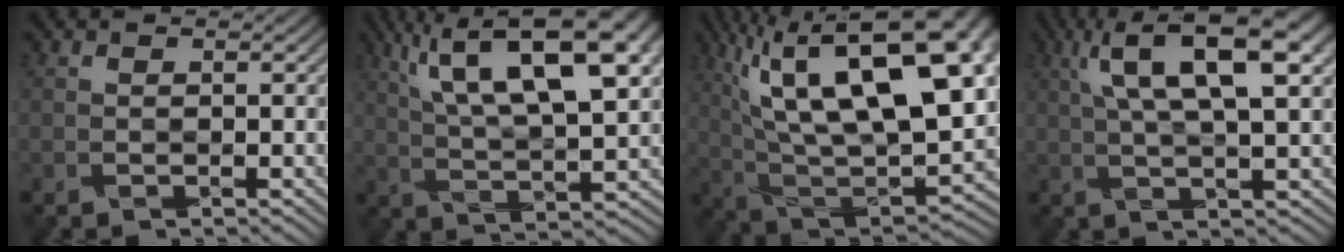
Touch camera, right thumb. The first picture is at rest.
{"total": 16.4, "force": [8.1, 5.2, 13.3], "torque": [-0.232, 0.021, 0.140]}
{"total": 21.6, "force": [8.5, 8.8, 17.8], "torque": [-0.294, 0.042, 0.144]}
{"total": 11.0, "force": [4.7, 2.7, 9.5], "torque": [-0.159, 0.015, 0.085]}